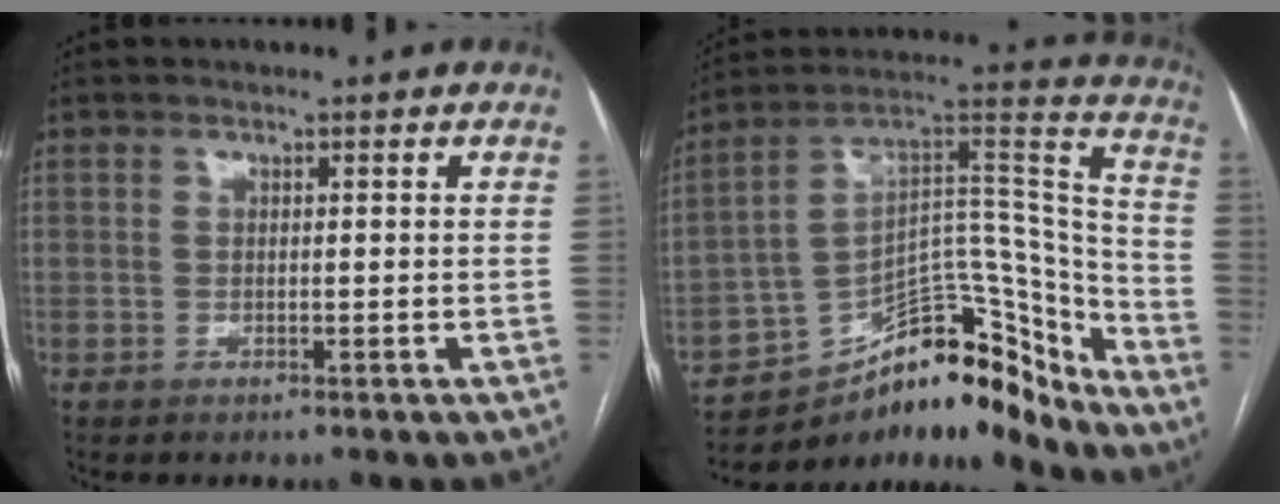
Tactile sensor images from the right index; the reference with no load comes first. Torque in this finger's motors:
{"motor_torque": [0.14, -0.14, -0.19, -0.07]}